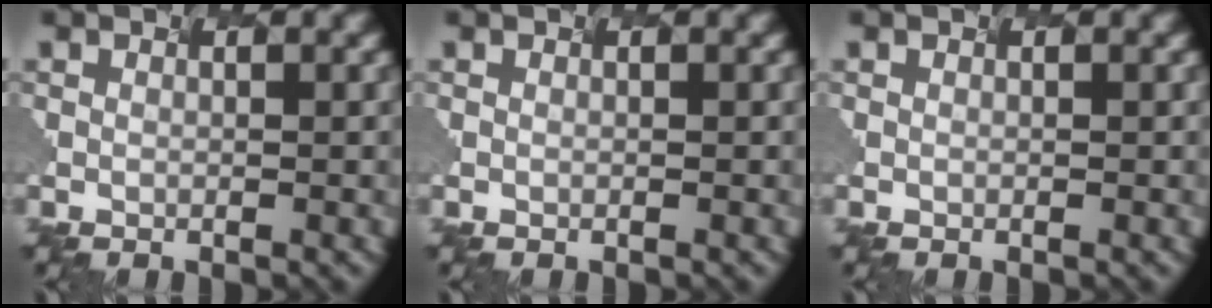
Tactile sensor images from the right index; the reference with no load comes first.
{"total": 0.0}
{"total": 0.0}